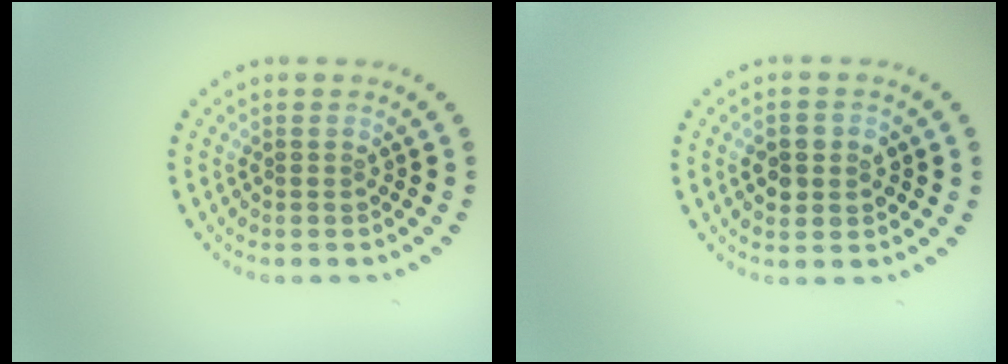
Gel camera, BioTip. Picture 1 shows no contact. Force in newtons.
{"total": 2.5, "press": 2.5, "slide": 0.3}